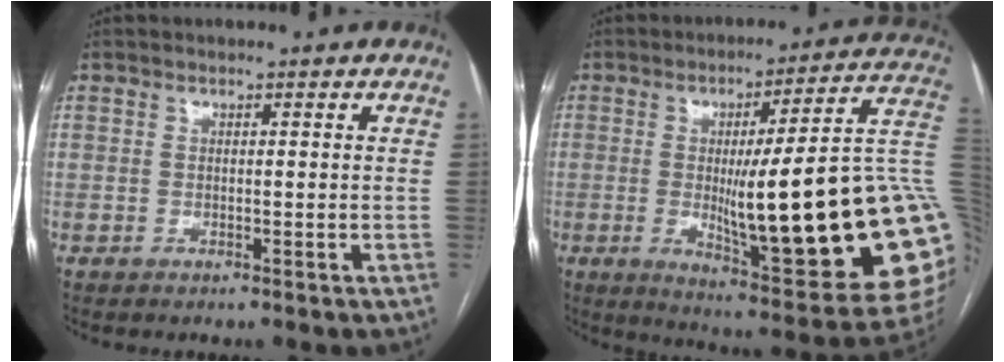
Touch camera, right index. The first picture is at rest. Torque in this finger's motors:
{"motor_torque": [2.14, 0.00, 1.06, 0.21]}